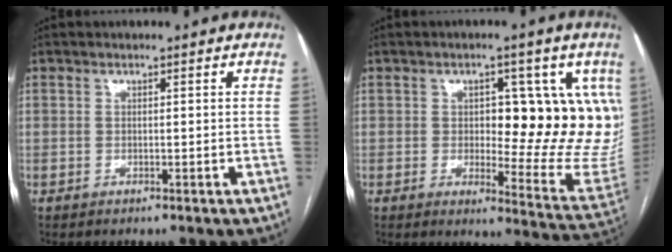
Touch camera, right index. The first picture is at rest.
{"total": 15.6, "force": [3.6, 6.1, 13.9], "torque": [-0.148, 0.005, 0.047]}